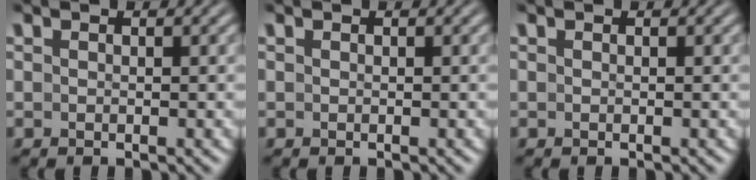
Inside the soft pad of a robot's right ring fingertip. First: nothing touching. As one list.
[{"total": 0.0}, {"total": 0.0}]